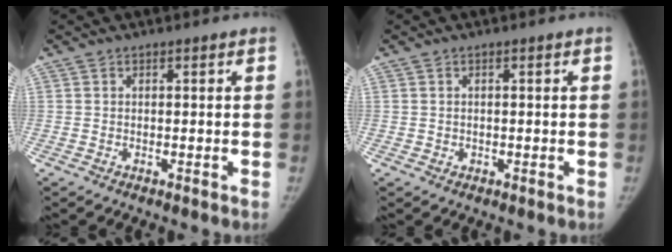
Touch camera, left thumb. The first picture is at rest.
{"total": 0.8, "force": [-0.1, 0.7, 0.2], "torque": [-0.002, 0.002, 0.001]}